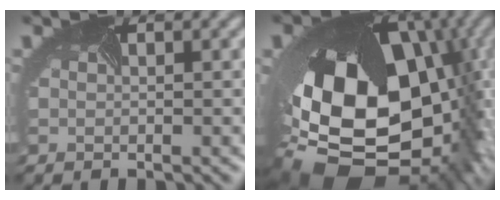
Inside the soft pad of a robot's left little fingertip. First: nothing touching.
{"total": 18.9, "force": [-1.5, 13.7, 12.9], "torque": [-0.258, -0.075, 0.018]}